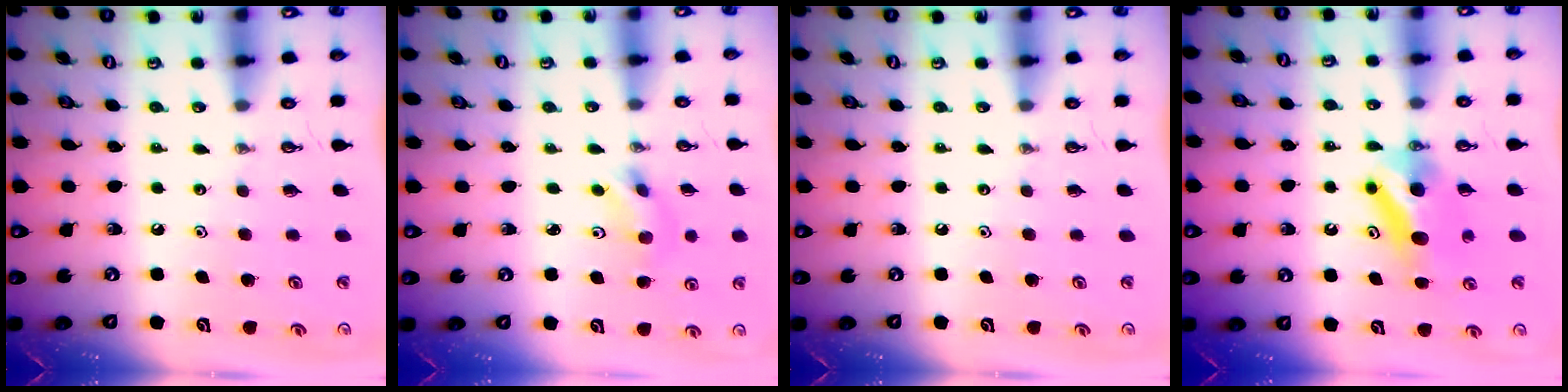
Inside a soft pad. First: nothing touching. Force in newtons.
{"total": 4.4, "press": 3.8, "slide": 2.2}
{"total": 0.0}
{"total": 7.9, "press": 5.4, "slide": 5.7}